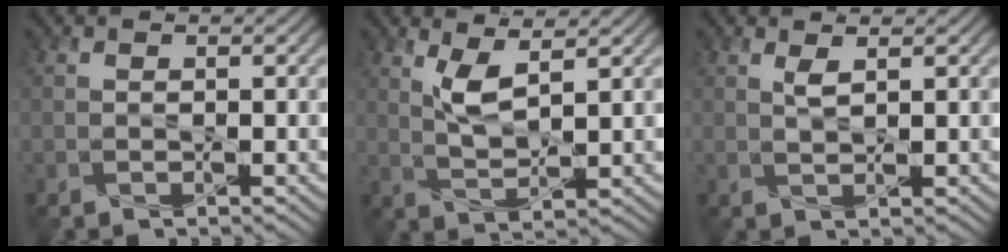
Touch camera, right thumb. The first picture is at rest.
{"total": 4.4, "force": [2.3, 1.3, 3.5], "torque": [-0.085, -0.005, 0.047]}
{"total": 1.6, "force": [0.9, 0.3, 1.3], "torque": [-0.033, 0.001, 0.019]}